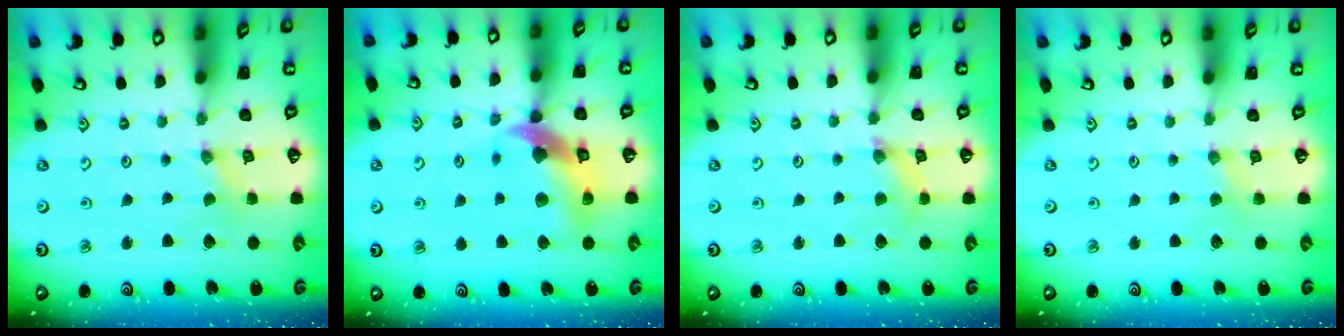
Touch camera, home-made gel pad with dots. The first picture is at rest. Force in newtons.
{"total": 12.6, "press": 12.5, "slide": 1.6}
{"total": 3.7, "press": 3.6, "slide": 0.5}
{"total": 2.2, "press": 2.1, "slide": 0.4}